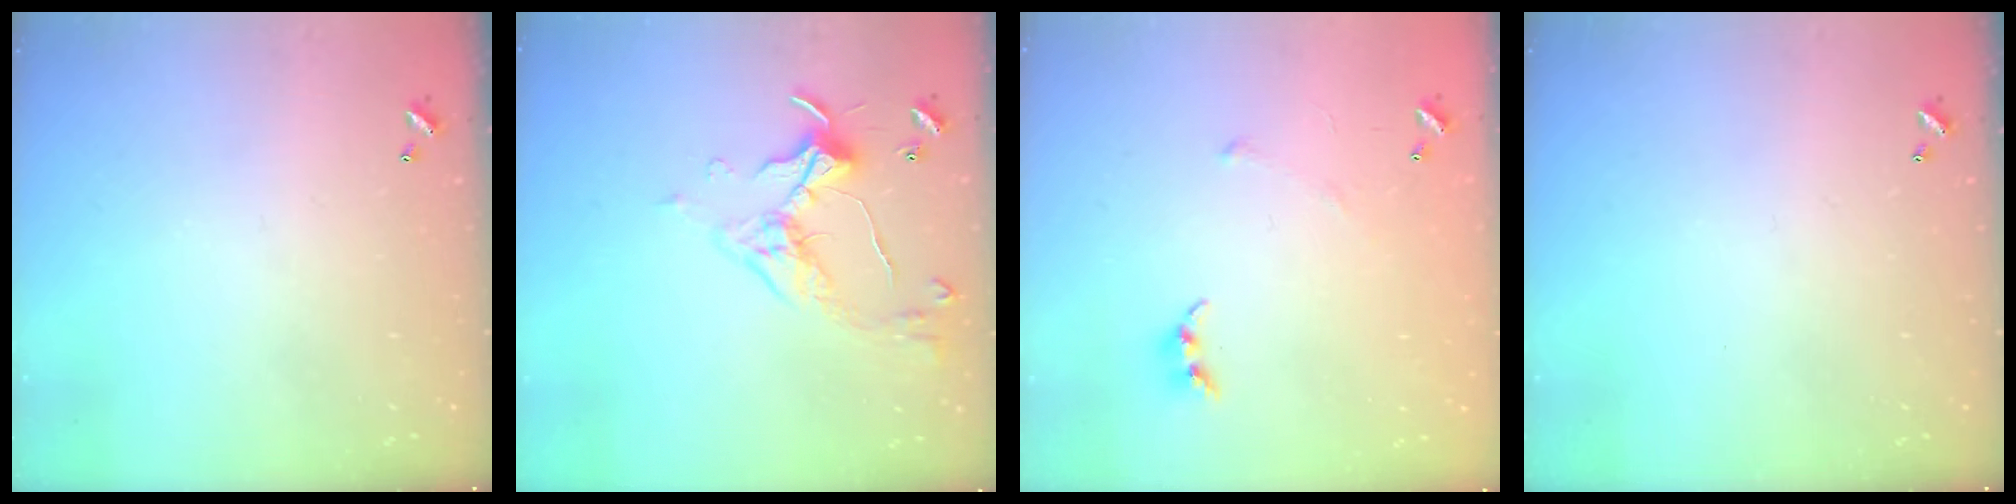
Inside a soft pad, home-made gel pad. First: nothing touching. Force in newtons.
{"total": 5.7, "press": 5.7, "slide": 1.0}
{"total": 4.7, "press": 4.7, "slide": 0.6}
{"total": 0.0}